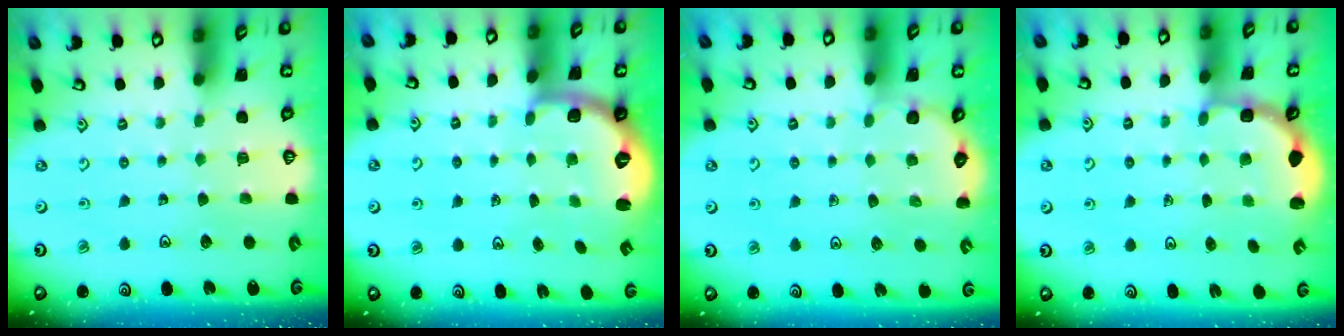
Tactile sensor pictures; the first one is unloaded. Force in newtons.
{"total": 2.7, "press": 1.7, "slide": 2.1}
{"total": 2.9, "press": 2.8, "slide": 0.7}
{"total": 3.1, "press": 2.5, "slide": 1.9}